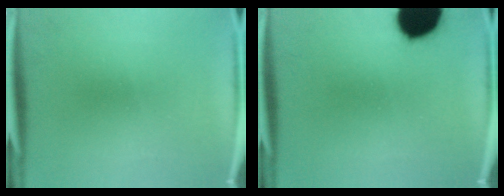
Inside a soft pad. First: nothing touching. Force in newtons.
{"total": 16.0}